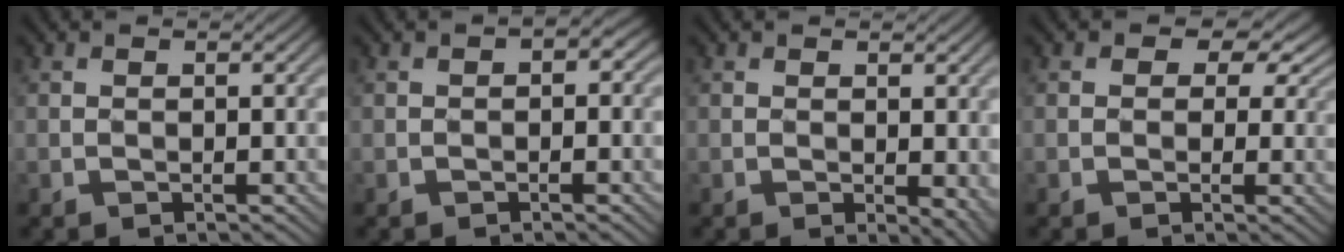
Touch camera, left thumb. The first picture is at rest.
{"total": 1.5, "force": [-0.3, 0.9, 1.2], "torque": [-0.017, 0.002, -0.005]}
{"total": 3.1, "force": [0.0, 1.5, 2.7], "torque": [-0.032, 0.000, 0.003]}
{"total": 5.6, "force": [2.2, 3.9, 3.3], "torque": [-0.036, 0.003, 0.021]}